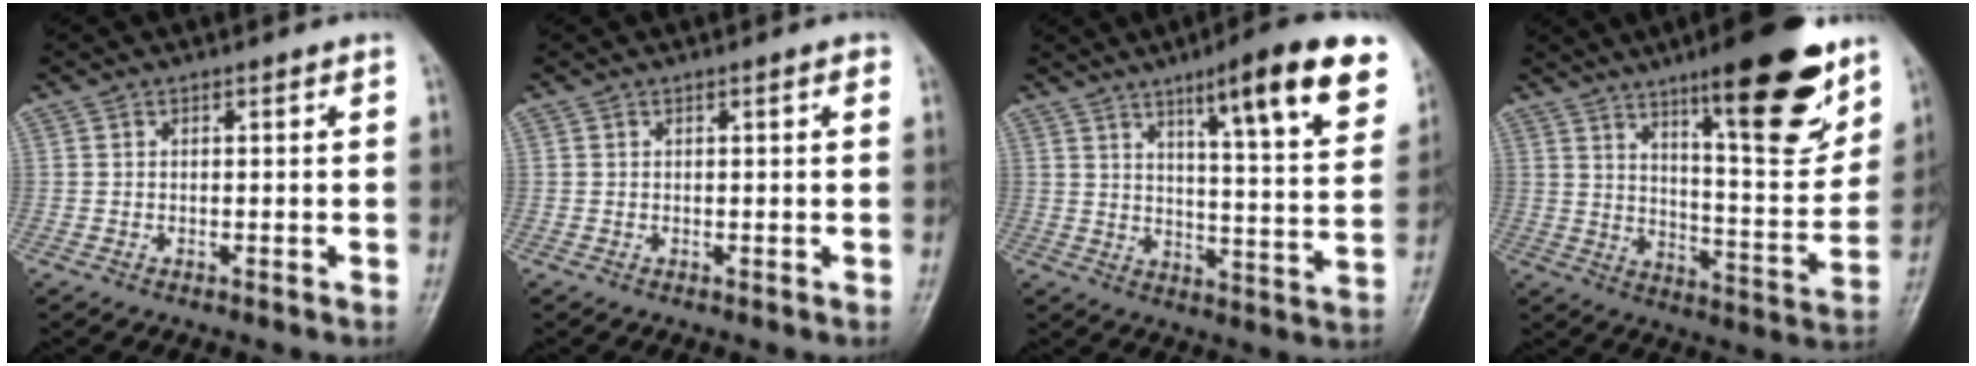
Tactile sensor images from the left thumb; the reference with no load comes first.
{"total": 1.0, "force": [0.3, 0.3, 0.9], "torque": [-0.015, 0.002, 0.003]}
{"total": 17.9, "force": [10.1, 3.0, 14.4], "torque": [-0.174, -0.042, 0.143]}
{"total": 19.7, "force": [12.1, 4.9, 14.8], "torque": [-0.171, -0.071, 0.185]}